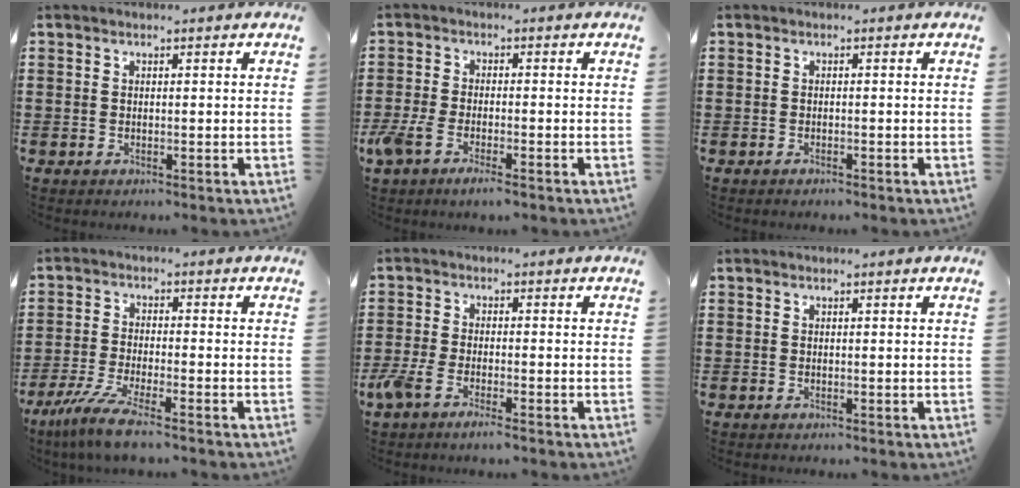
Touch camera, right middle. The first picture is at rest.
{"total": 3.9, "force": [-2.4, 1.1, 2.9], "torque": [-0.075, -0.005, -0.051]}
{"total": 0.6, "force": [-0.5, 0.1, 0.1], "torque": [-0.005, -0.002, -0.010]}
{"total": 6.2, "force": [-4.7, 0.3, 4.0], "torque": [-0.100, -0.022, -0.094]}
{"total": 3.4, "force": [-2.2, 0.7, 2.5], "torque": [-0.069, -0.007, -0.049]}
{"total": 0.0}